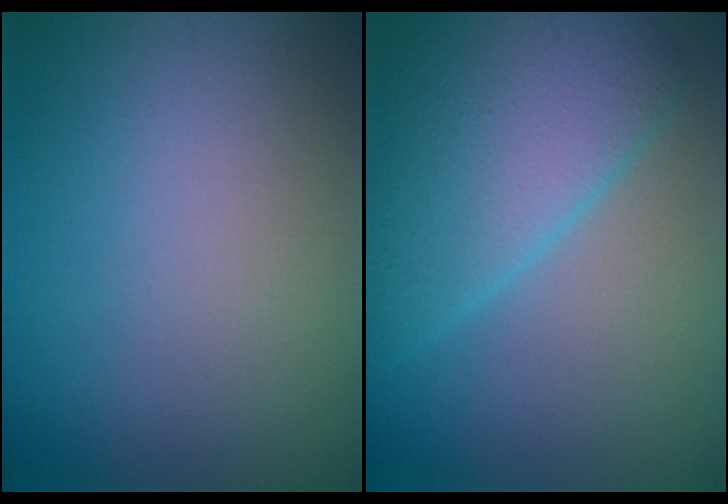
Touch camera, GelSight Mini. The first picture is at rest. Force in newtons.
{"total": 7.9, "press": 7.9, "slide": 0.2}